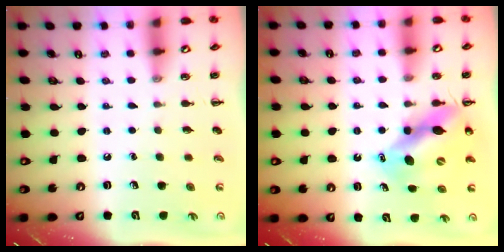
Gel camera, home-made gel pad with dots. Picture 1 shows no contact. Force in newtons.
{"total": 11.9, "press": 11.5, "slide": 3.2}